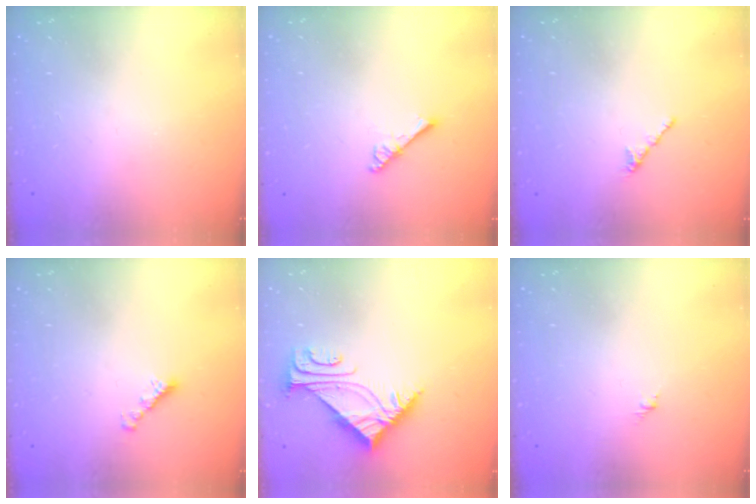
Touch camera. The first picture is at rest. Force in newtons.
{"total": 2.5, "press": 2.5, "slide": 0.3}
{"total": 1.7, "press": 1.6, "slide": 0.5}
{"total": 2.2, "press": 2.1, "slide": 0.5}
{"total": 4.9, "press": 4.8, "slide": 0.8}
{"total": 1.3, "press": 1.2, "slide": 0.5}